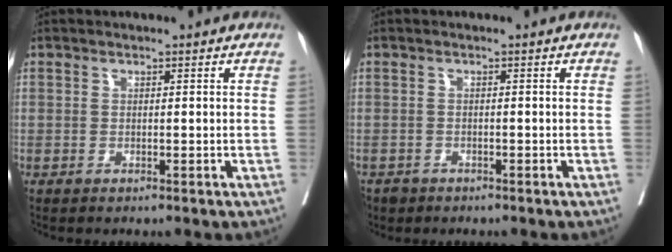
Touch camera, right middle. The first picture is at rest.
{"total": 3.0, "force": [-2.3, 1.9, 0.2], "torque": [-0.005, 0.001, -0.040]}